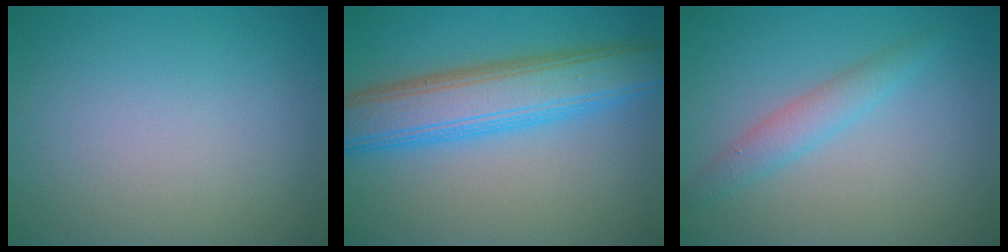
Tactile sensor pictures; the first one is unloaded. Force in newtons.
{"total": 7.7, "press": 7.7, "slide": 0.2}
{"total": 2.2, "press": 2.2, "slide": 0.1}